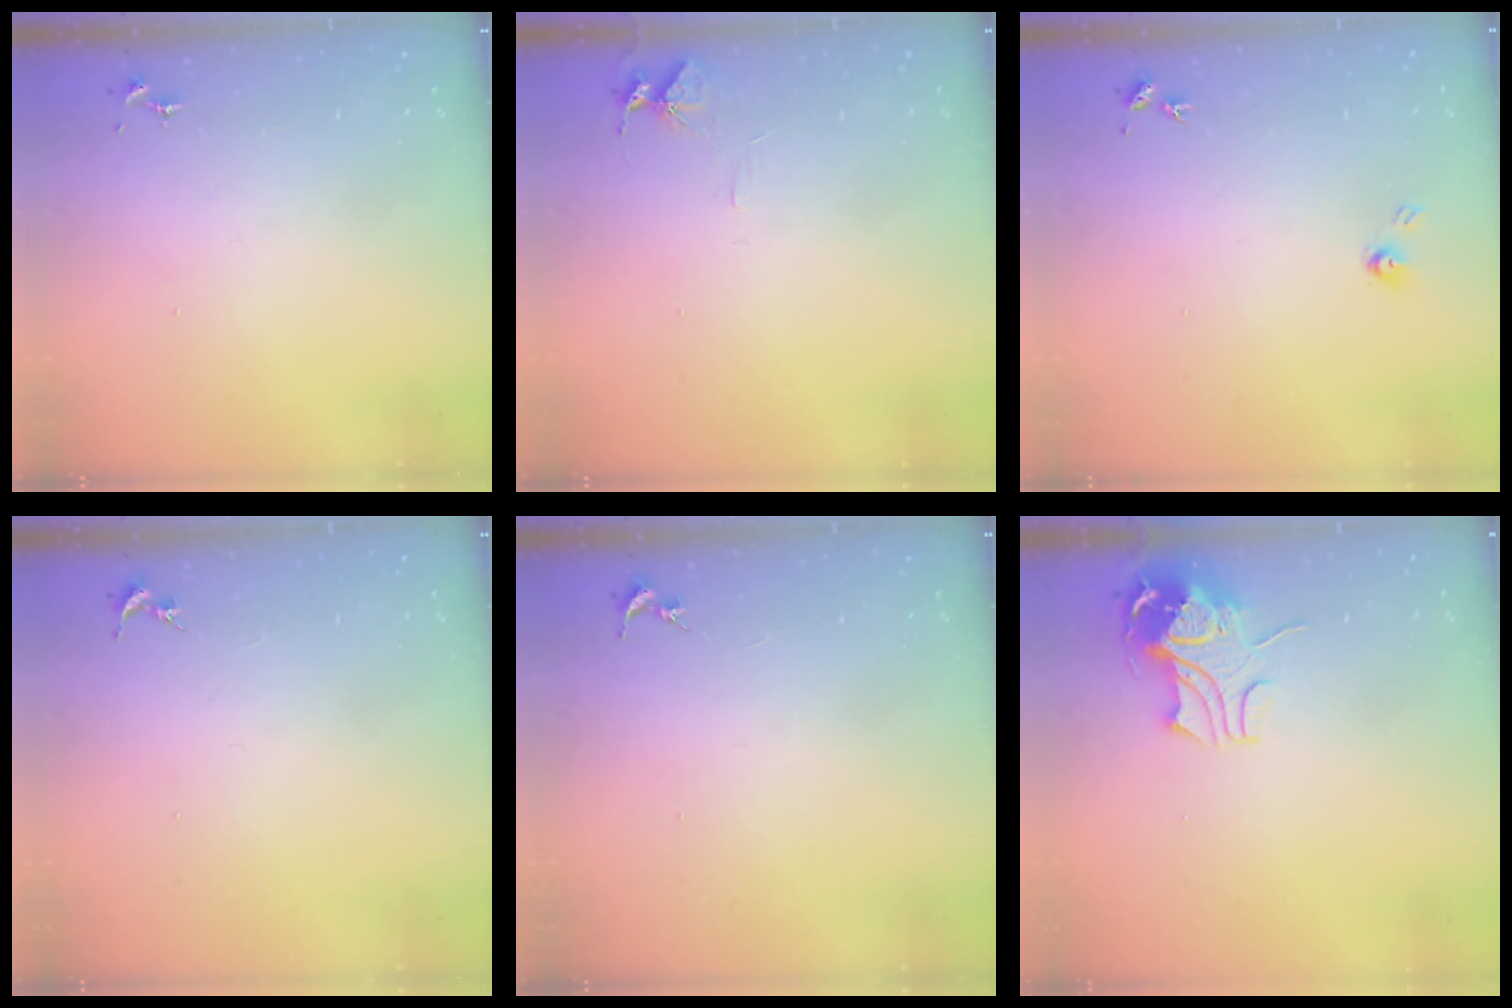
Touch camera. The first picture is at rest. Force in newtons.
{"total": 5.4, "press": 5.4, "slide": 0.6}
{"total": 3.8, "press": 3.7, "slide": 0.2}
{"total": 0.0}
{"total": 0.0}
{"total": 9.8, "press": 9.7, "slide": 1.2}